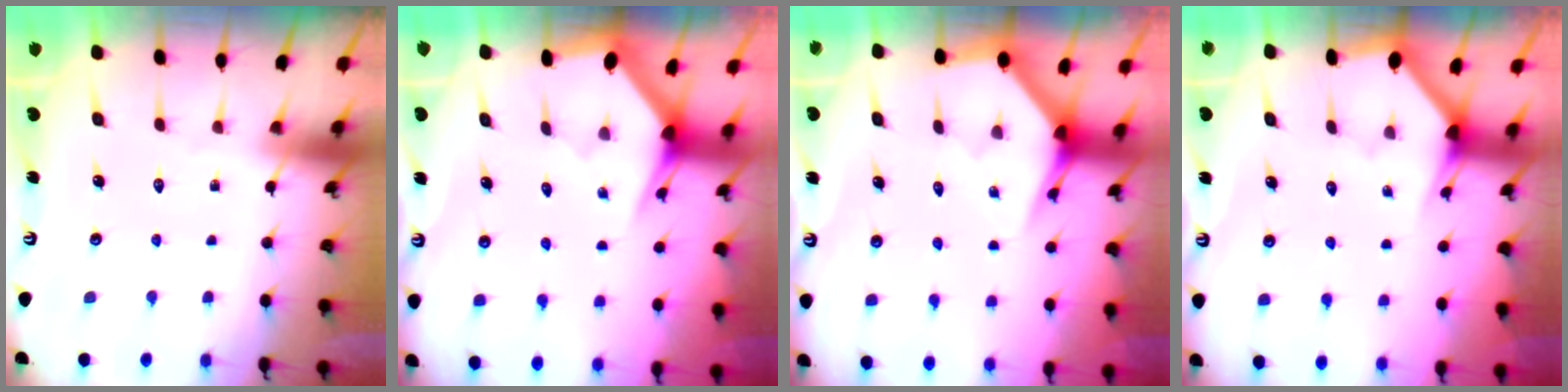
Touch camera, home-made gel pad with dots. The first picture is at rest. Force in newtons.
{"total": 3.1, "press": 3.1, "slide": 0.1}
{"total": 3.8, "press": 3.8, "slide": 0.2}
{"total": 3.6, "press": 3.5, "slide": 0.2}